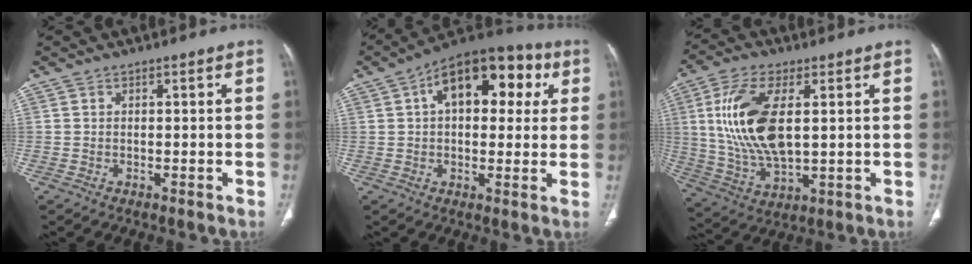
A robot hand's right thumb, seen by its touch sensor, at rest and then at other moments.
{"total": 17.8, "force": [4.7, 10.4, 13.6], "torque": [-0.145, 0.033, 0.057]}
{"total": 16.3, "force": [2.9, 7.6, 14.2], "torque": [-0.292, -0.012, 0.064]}